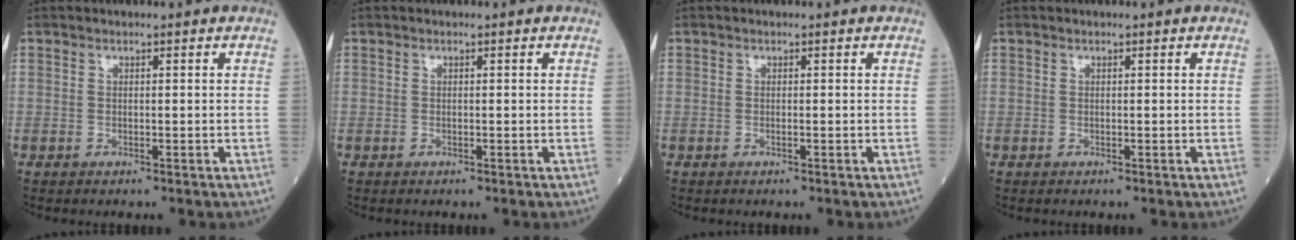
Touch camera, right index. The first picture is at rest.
{"total": 0.0}
{"total": 0.0}
{"total": 0.0}